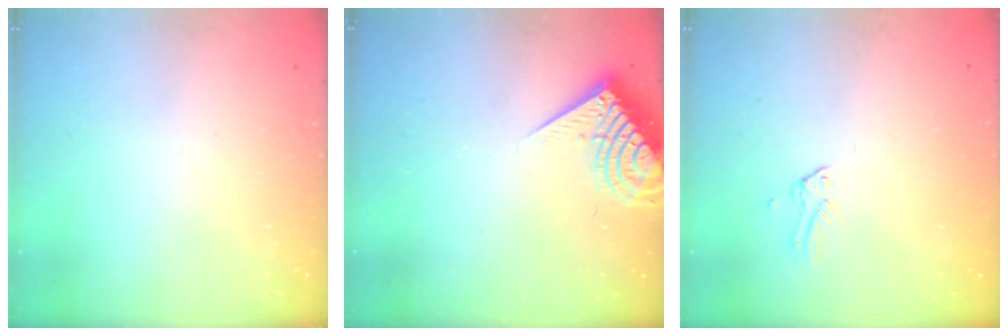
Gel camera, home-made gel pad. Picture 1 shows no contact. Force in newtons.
{"total": 9.5, "press": 9.5, "slide": 0.8}
{"total": 0.0}